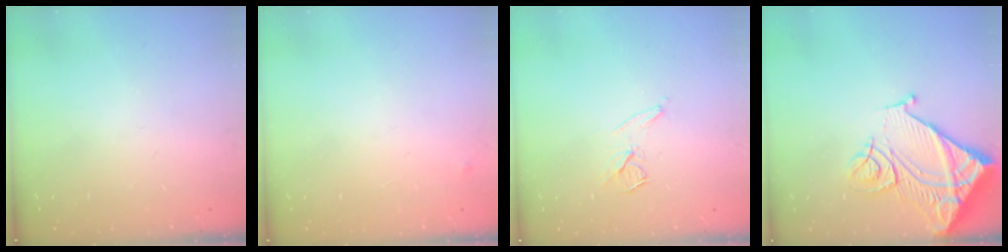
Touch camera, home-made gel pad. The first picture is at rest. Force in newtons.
{"total": 2.5, "press": 2.4, "slide": 0.4}
{"total": 7.4, "press": 6.8, "slide": 3.1}
{"total": 15.3, "press": 15.2, "slide": 1.9}